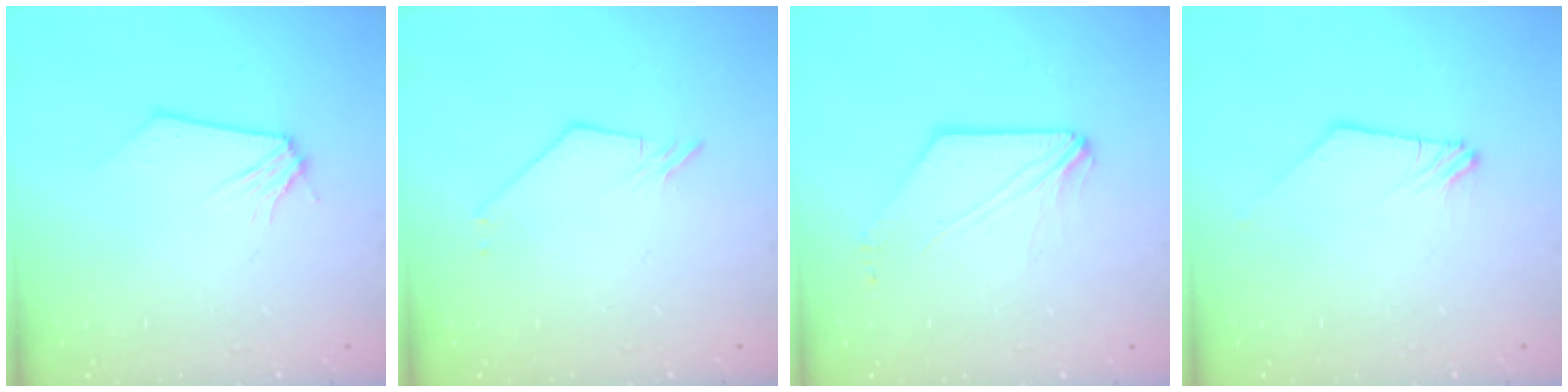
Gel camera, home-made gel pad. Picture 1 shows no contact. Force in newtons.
{"total": 2.2, "press": 2.2, "slide": 0.1}
{"total": 1.5, "press": 1.5, "slide": 0.2}
{"total": 0.0}